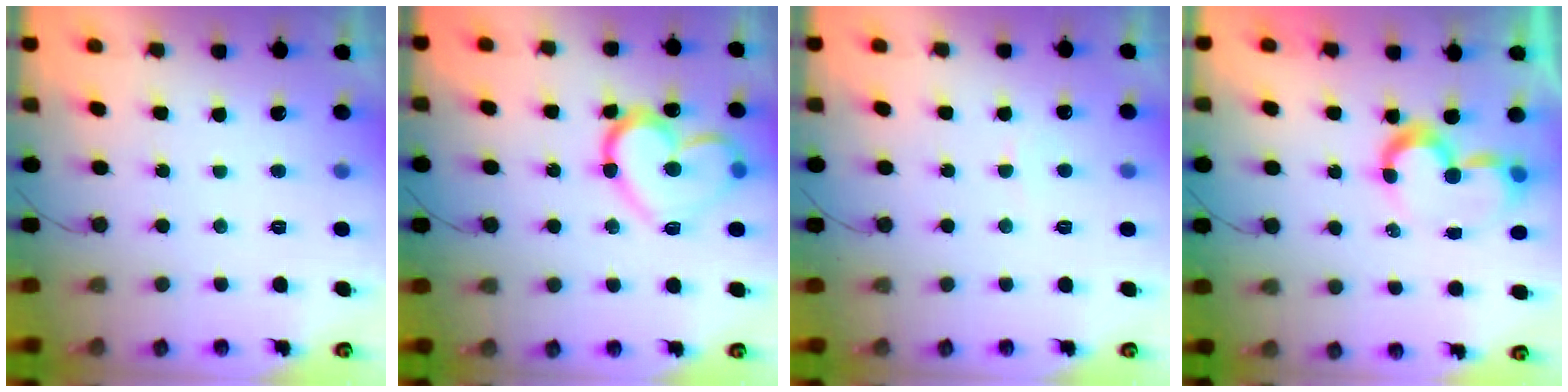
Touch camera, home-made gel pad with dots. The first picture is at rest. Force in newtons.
{"total": 17.5, "press": 17.4, "slide": 1.4}
{"total": 2.7, "press": 2.7, "slide": 0.2}
{"total": 8.8, "press": 8.8, "slide": 0.7}